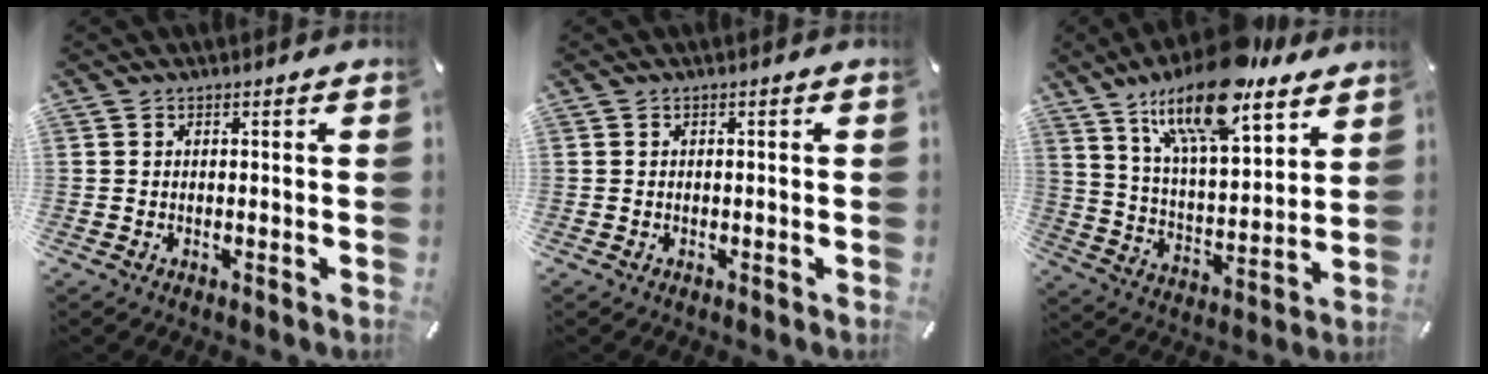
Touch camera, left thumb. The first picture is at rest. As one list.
[{"total": 0.0}, {"total": 20.4, "force": [14.8, 7.5, 11.8], "torque": [-0.210, -0.078, 0.255]}]